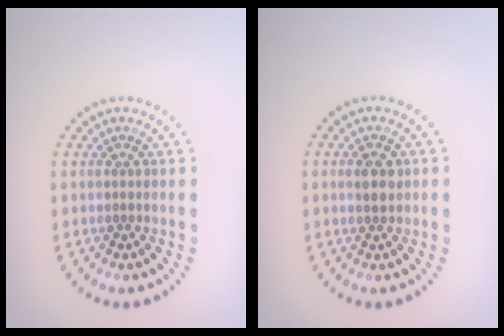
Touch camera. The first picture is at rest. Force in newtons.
{"total": 1.9, "press": 1.8, "slide": 0.5}